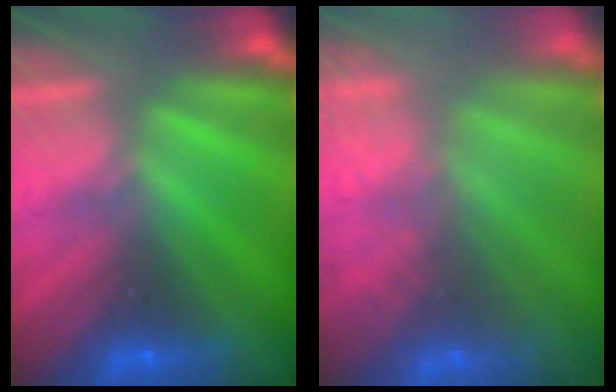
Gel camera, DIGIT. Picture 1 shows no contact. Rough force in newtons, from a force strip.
{"total": 7.0}